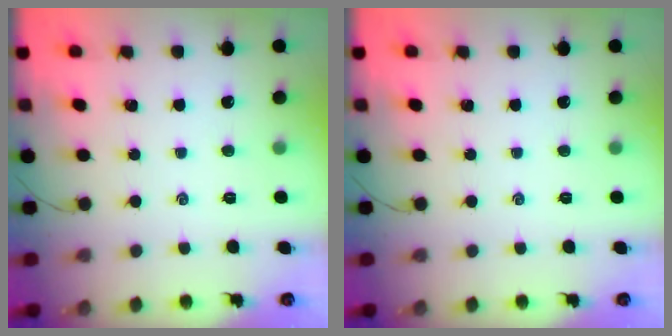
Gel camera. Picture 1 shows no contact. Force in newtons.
{"total": 0.0}